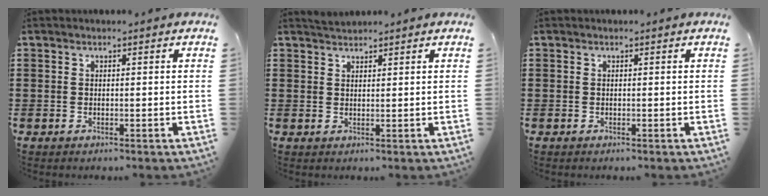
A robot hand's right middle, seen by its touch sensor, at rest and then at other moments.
{"total": 1.0, "force": [1.0, 0.0, 0.0], "torque": [-0.002, 0.005, 0.020]}
{"total": 0.0}